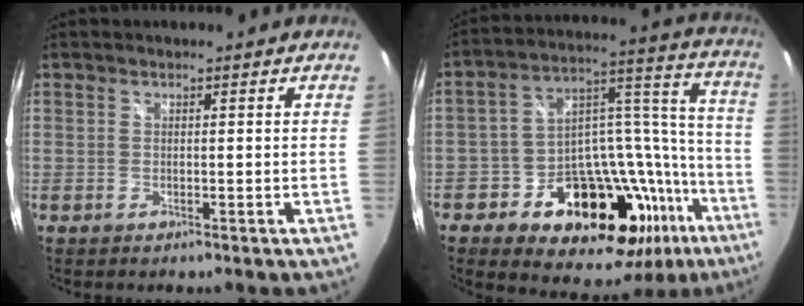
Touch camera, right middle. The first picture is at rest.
{"total": 27.0, "force": [-15.1, 16.4, 15.2], "torque": [-0.227, 0.055, -0.206]}